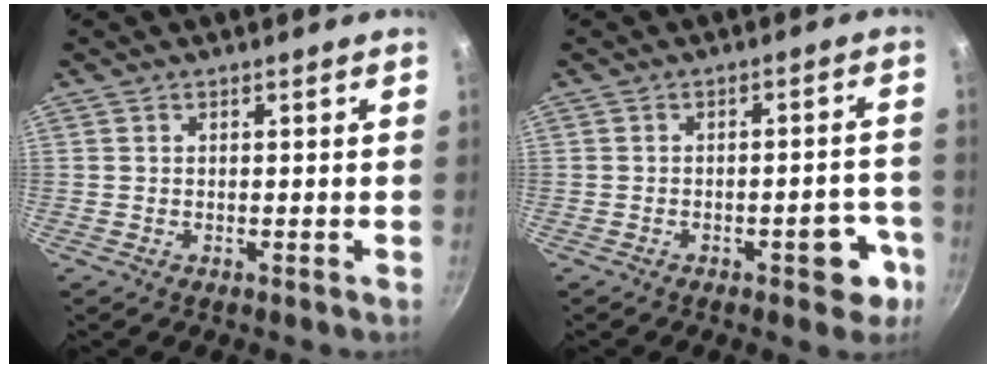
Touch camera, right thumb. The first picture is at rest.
{"total": 7.0, "force": [-3.3, 3.1, 5.3], "torque": [-0.037, 0.029, -0.037]}